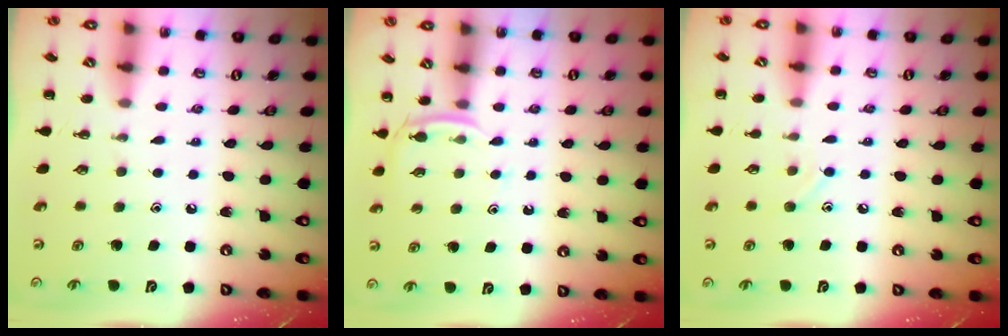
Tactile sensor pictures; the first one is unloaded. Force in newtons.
{"total": 3.8, "press": 3.6, "slide": 1.2}
{"total": 7.1, "press": 6.7, "slide": 2.4}